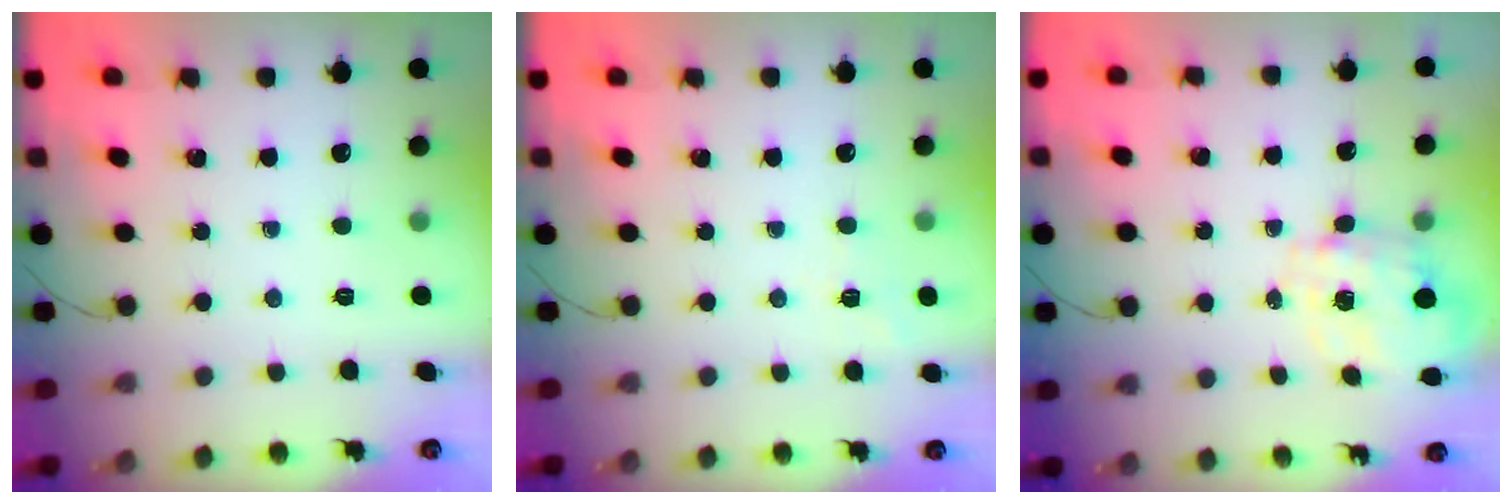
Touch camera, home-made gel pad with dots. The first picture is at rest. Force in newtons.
{"total": 3.0, "press": 2.5, "slide": 1.7}
{"total": 2.8, "press": 2.6, "slide": 1.0}